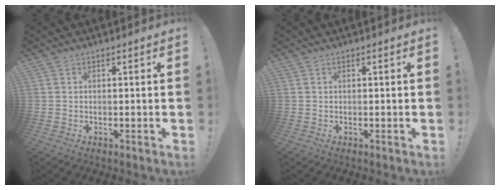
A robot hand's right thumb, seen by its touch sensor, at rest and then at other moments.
{"total": 0.0}